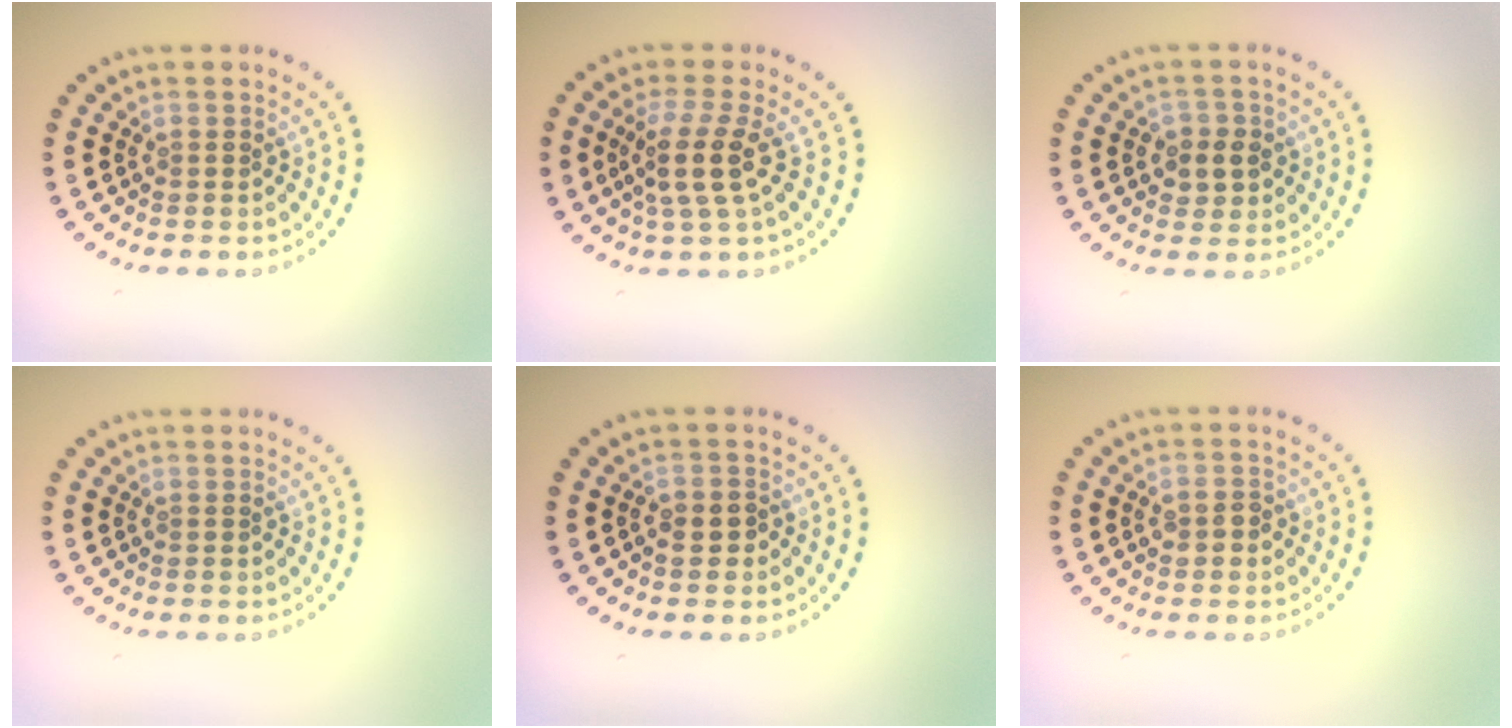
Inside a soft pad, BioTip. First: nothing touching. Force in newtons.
{"total": 3.5, "press": 2.7, "slide": 2.2}
{"total": 2.3, "press": 2.2, "slide": 0.7}
{"total": 0.0}
{"total": 1.3, "press": 1.2, "slide": 0.5}
{"total": 1.7, "press": 1.7, "slide": 0.1}